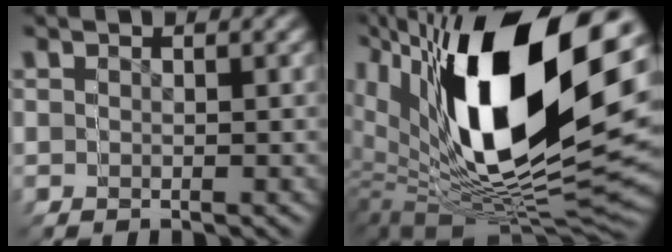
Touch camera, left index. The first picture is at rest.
{"total": 18.4, "force": [4.0, 9.7, 15.1], "torque": [-0.261, 0.021, 0.067]}